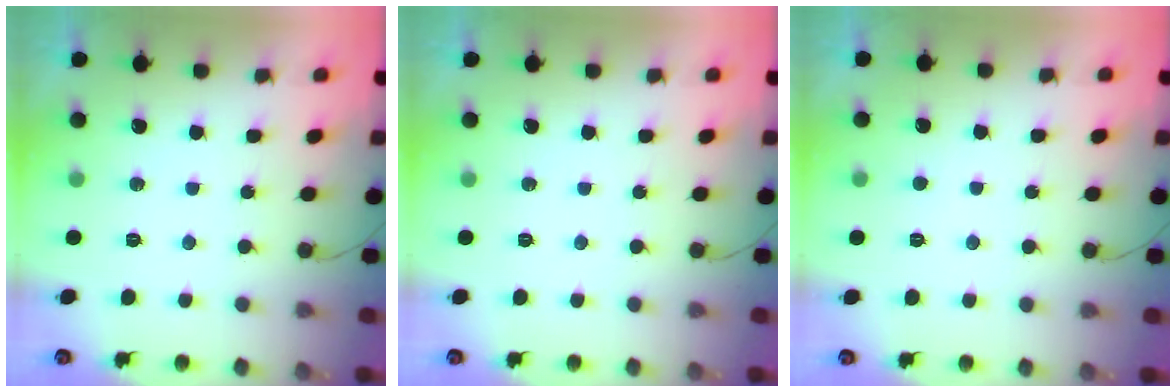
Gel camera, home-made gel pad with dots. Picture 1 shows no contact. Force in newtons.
{"total": 0.0}
{"total": 1.4, "press": 1.4, "slide": 0.2}